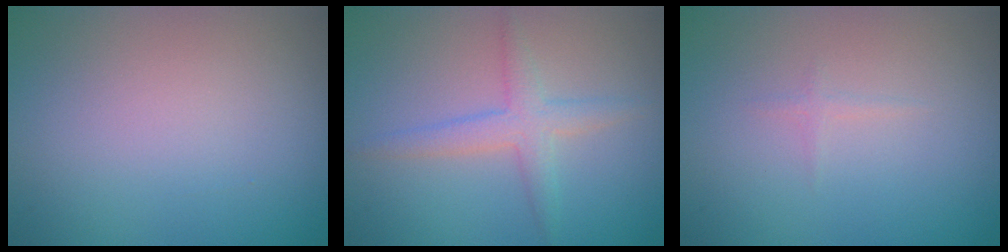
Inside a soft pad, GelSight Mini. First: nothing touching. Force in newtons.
{"total": 2.7, "press": 2.7, "slide": 0.1}
{"total": 0.5, "press": 0.5, "slide": 0.0}